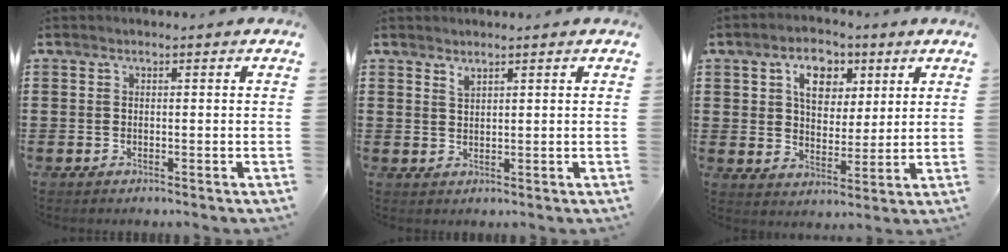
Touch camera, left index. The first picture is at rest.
{"total": 1.6, "force": [1.5, 0.3, 0.5], "torque": [-0.013, 0.000, 0.029]}
{"total": 7.3, "force": [3.7, 4.7, 4.1], "torque": [-0.062, 0.002, 0.059]}